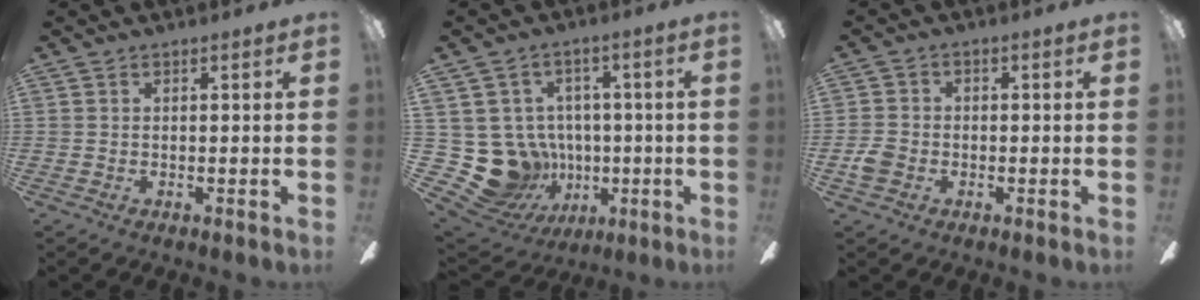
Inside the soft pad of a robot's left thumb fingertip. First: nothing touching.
{"total": 14.7, "force": [-2.5, 13.5, 5.3], "torque": [-0.159, -0.001, -0.017]}
{"total": 3.9, "force": [-1.6, 3.0, 1.9], "torque": [-0.034, 0.012, -0.029]}